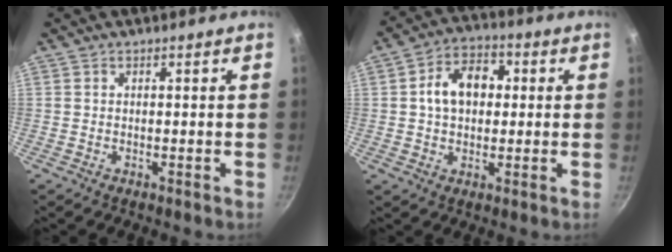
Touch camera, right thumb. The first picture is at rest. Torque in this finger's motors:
{"motor_torque": [-0.43, 1.01, 0.60, -0.36, 0.23]}